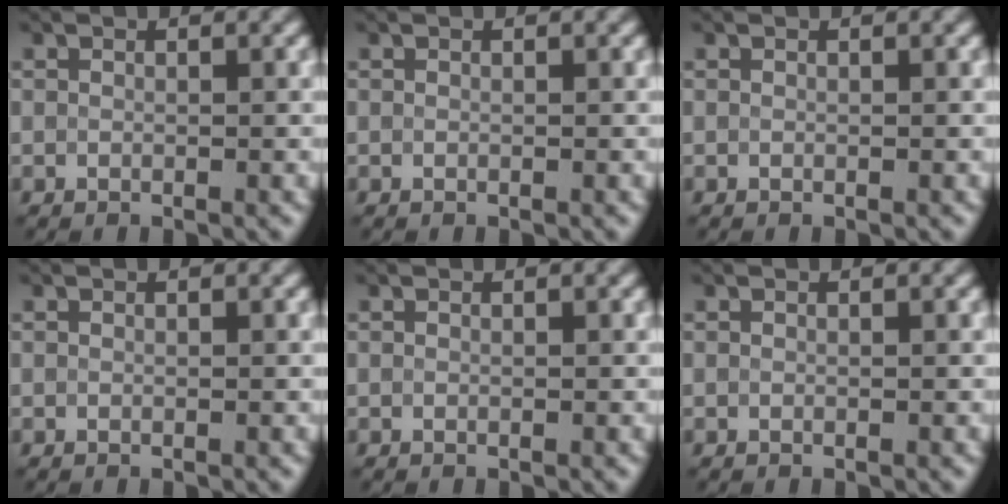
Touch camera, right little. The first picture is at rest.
{"total": 0.0}
{"total": 0.0}
{"total": 0.0}
{"total": 0.0}
{"total": 0.0}